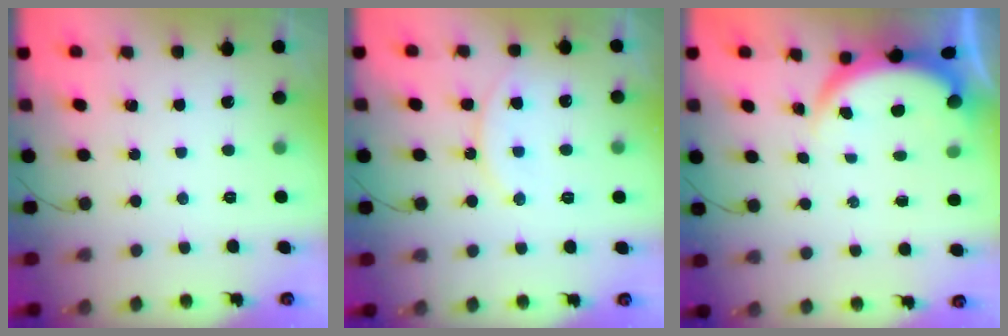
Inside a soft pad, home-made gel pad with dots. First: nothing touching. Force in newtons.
{"total": 13.3, "press": 13.2, "slide": 1.1}
{"total": 3.8, "press": 3.8, "slide": 0.6}